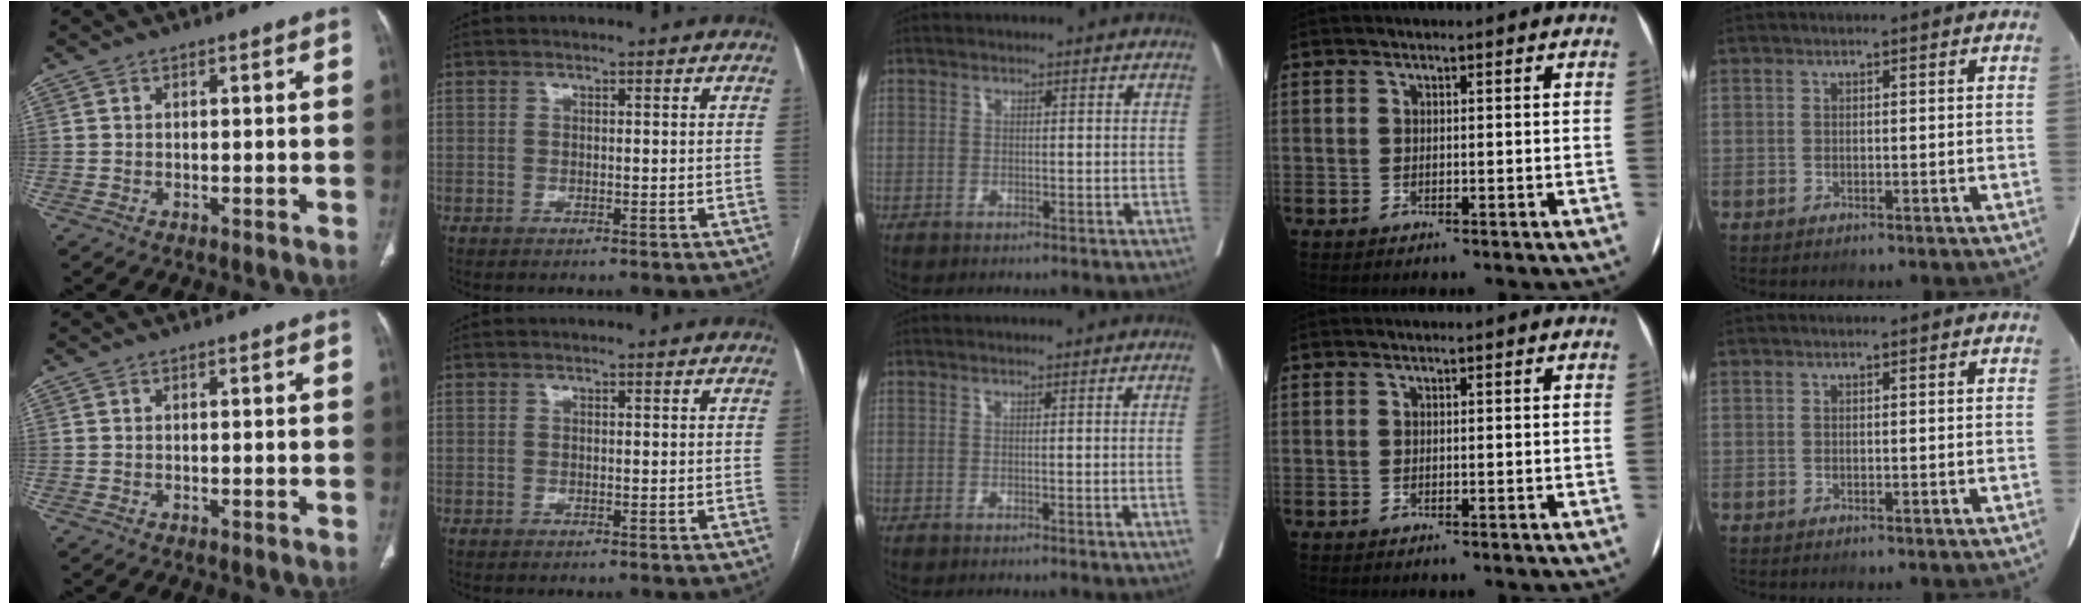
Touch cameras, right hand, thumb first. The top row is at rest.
{"middle": {"total": 1.6, "force": [-0.2, -0.7, 1.4], "torque": [-0.020, -0.002, 0.000]}}